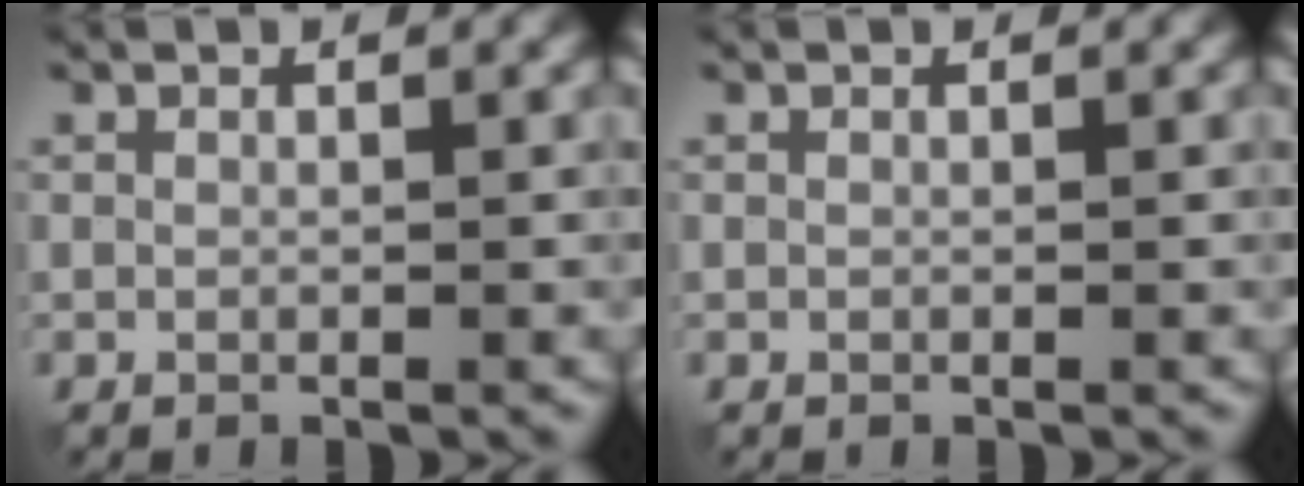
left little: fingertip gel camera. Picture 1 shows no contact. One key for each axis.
{"total": 0.0}